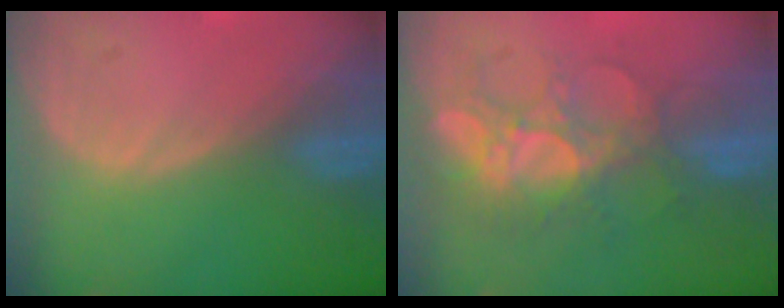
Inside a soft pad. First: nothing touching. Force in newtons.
{"total": 8.2, "press": 7.7, "slide": 2.8}